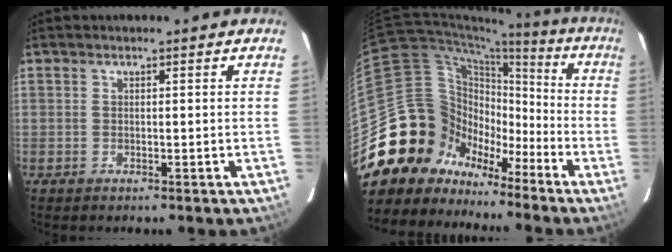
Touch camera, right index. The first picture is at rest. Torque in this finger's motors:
{"motor_torque": [1.04, -1.10, 0.56, -0.02]}